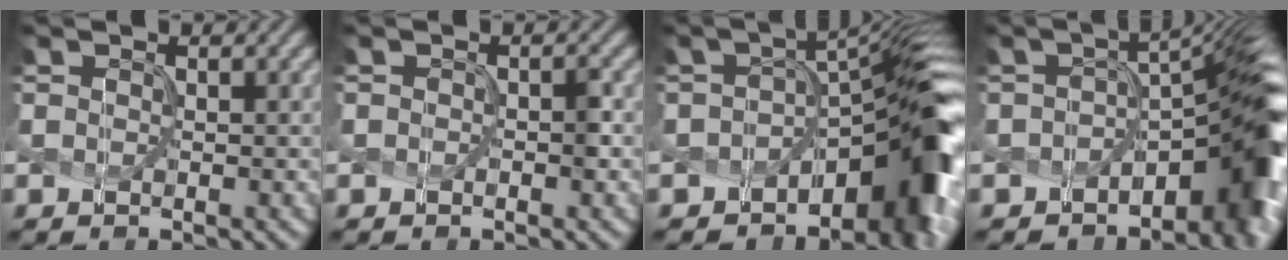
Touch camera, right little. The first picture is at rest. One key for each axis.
{"total": 1.0, "fx": -0.1, "fy": 0.5, "fz": 0.8, "tx": -0.008, "ty": -0.002, "tz": -0.002}
{"total": 11.4, "fx": -4.5, "fy": 5.0, "fz": 9.2, "tx": -0.097, "ty": -0.007, "tz": -0.072}
{"total": 10.4, "fx": -3.0, "fy": 4.6, "fz": 8.8, "tx": -0.090, "ty": -0.003, "tz": -0.047}